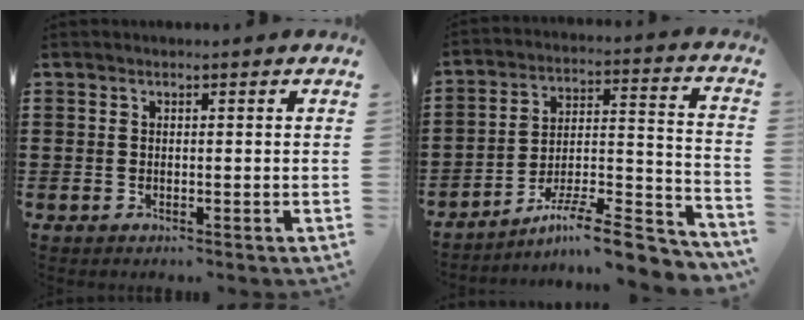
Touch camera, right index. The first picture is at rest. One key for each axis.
{"total": 10.3, "fx": -8.4, "fy": 1.3, "fz": 5.9, "tx": -0.085, "ty": 0.014, "tz": -0.160}